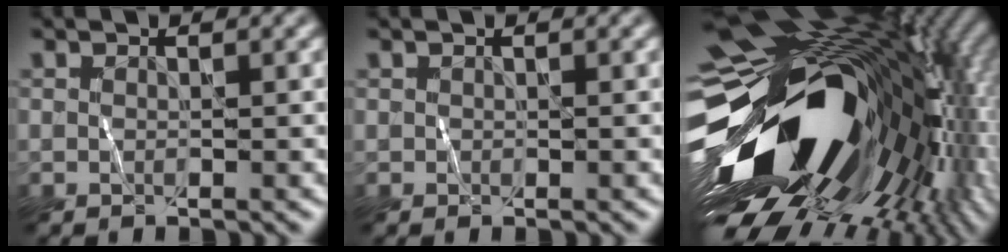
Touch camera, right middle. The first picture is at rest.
{"total": 0.0}
{"total": 19.9, "force": [-0.6, 11.6, 16.1], "torque": [-0.286, -0.051, -0.003]}